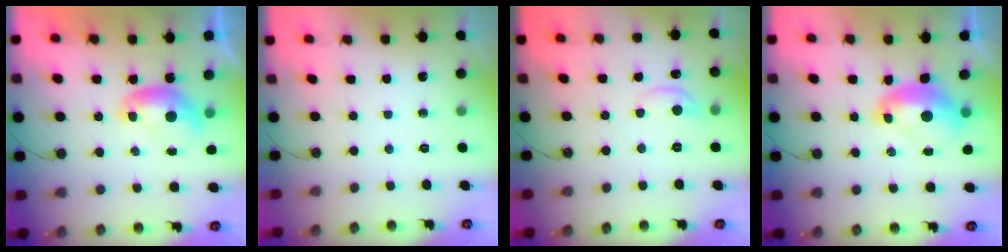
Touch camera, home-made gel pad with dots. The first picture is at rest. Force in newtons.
{"total": 0.0}
{"total": 1.3, "press": 1.2, "slide": 0.5}
{"total": 2.7, "press": 2.6, "slide": 0.8}